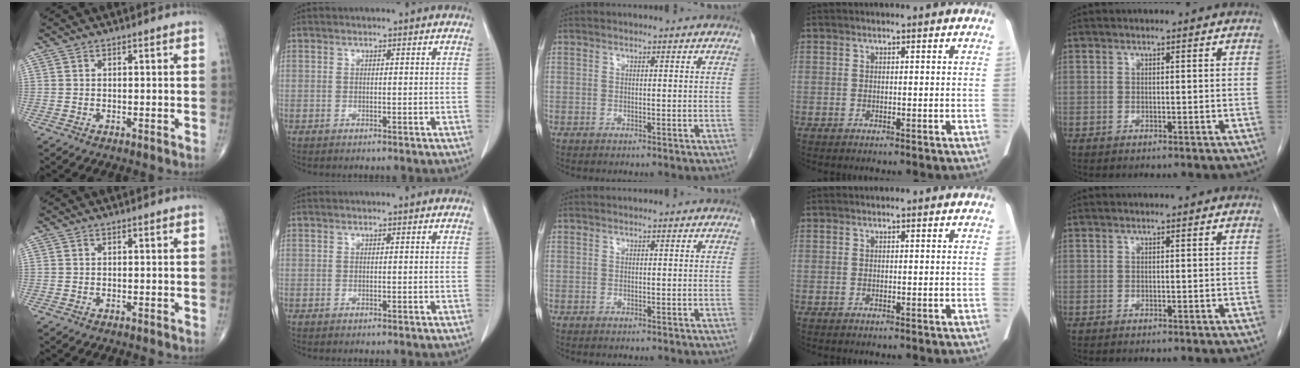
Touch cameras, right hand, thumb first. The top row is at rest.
{}